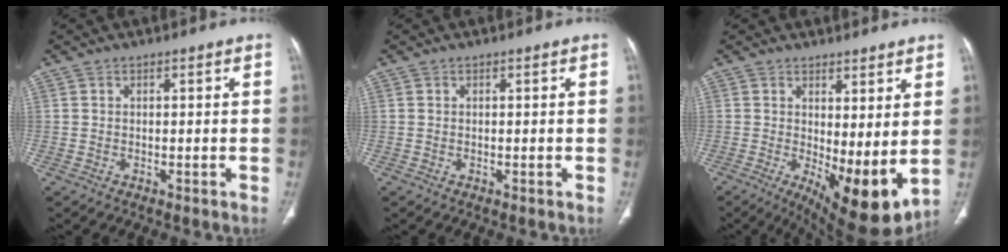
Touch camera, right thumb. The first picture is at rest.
{"total": 0.0}
{"total": 12.1, "force": [0.1, 4.6, 11.2], "torque": [-0.164, -0.026, 0.020]}